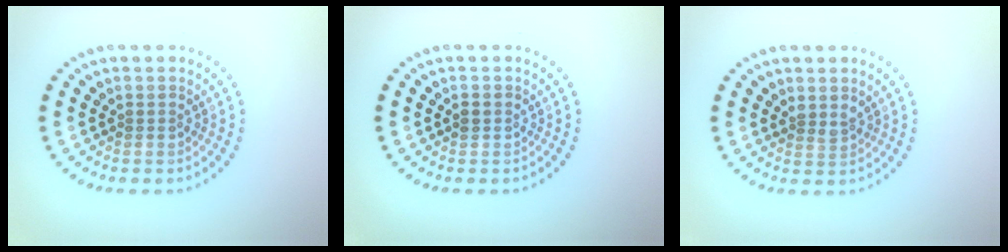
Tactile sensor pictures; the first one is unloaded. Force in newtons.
{"total": 1.2, "press": 1.2, "slide": 0.1}
{"total": 1.4, "press": 1.1, "slide": 0.9}